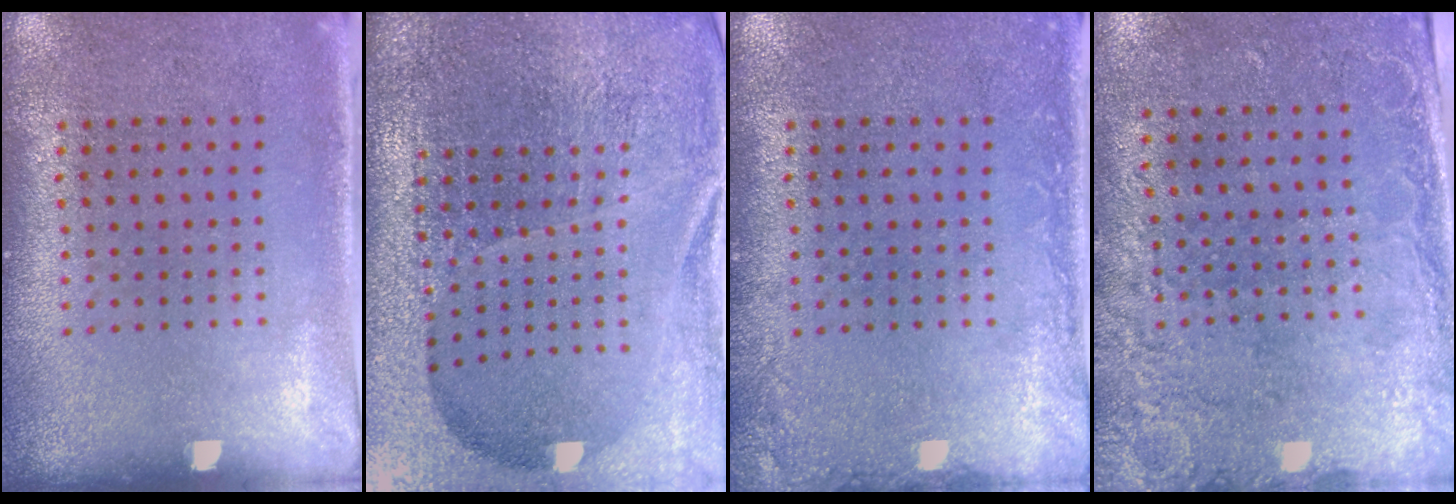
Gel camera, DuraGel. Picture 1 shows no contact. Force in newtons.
{"total": 6.8, "press": 5.9, "slide": 3.4}
{"total": 1.6, "press": 1.6, "slide": 0.3}
{"total": 2.5, "press": 1.9, "slide": 1.6}